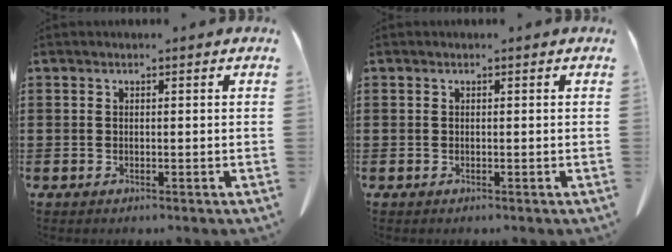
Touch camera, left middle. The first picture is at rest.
{"total": 0.0}